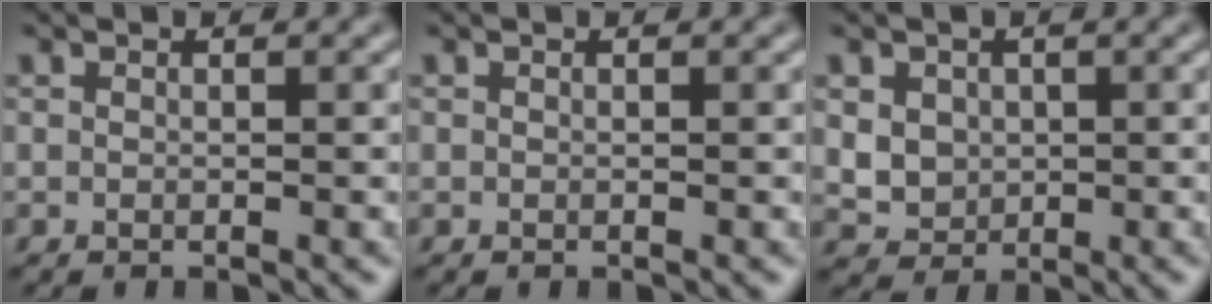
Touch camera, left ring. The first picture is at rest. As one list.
[{"total": 0.0}, {"total": 3.5, "force": [0.8, 3.0, 1.6], "torque": [-0.040, 0.003, 0.024]}]